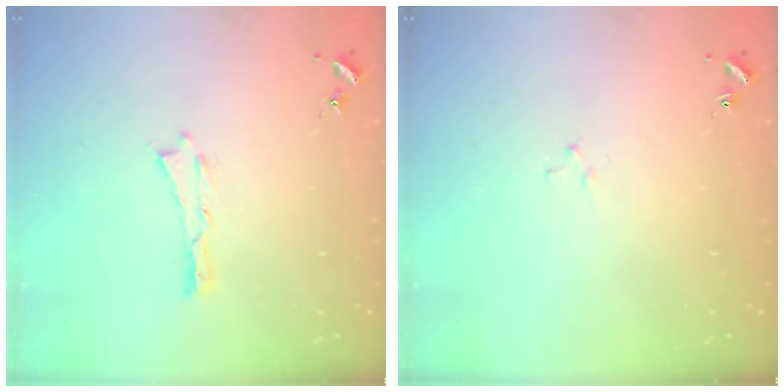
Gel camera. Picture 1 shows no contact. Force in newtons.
{"total": 1.5, "press": 1.5, "slide": 0.2}